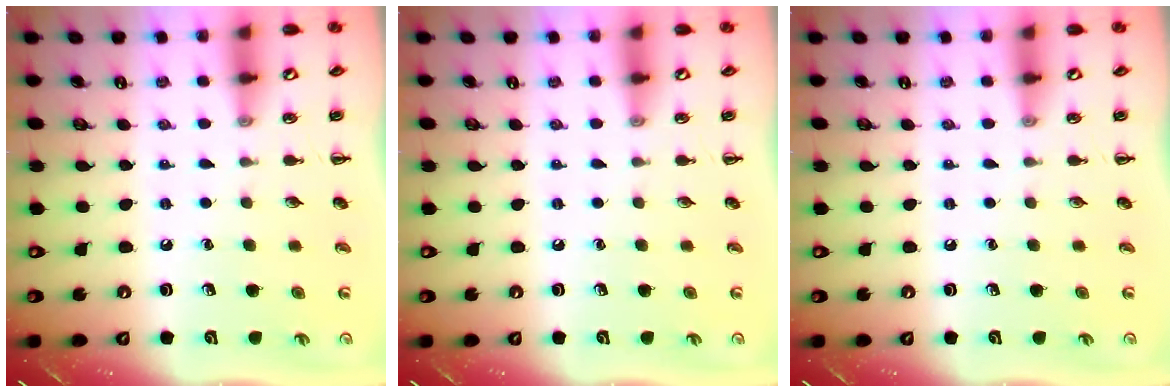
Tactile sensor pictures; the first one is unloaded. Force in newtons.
{"total": 0.0}
{"total": 0.0}